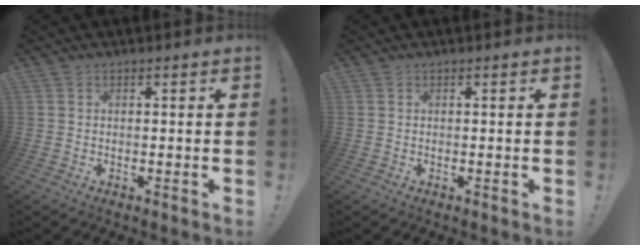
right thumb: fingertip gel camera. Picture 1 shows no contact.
{"total": 0.0}